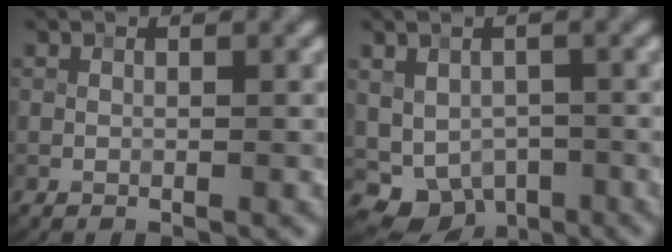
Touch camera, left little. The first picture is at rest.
{"total": 4.7, "force": [-1.2, 3.7, 2.6], "torque": [-0.043, -0.014, -0.011]}